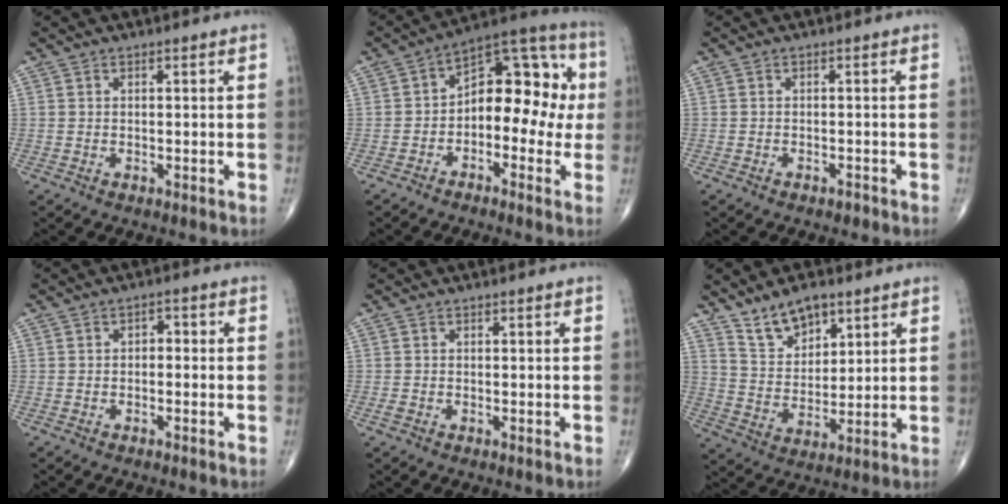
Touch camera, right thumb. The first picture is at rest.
{"total": 14.3, "force": [-1.0, 8.6, 11.3], "torque": [-0.114, 0.052, -0.031]}
{"total": 0.9, "force": [-0.6, 0.5, 0.3], "torque": [-0.003, 0.001, -0.013]}
{"total": 1.8, "force": [-0.4, 1.3, 1.2], "torque": [-0.006, 0.010, -0.013]}
{"total": 0.8, "force": [-0.2, 0.5, 0.6], "torque": [-0.014, -0.001, -0.005]}
{"total": 9.1, "force": [6.4, 4.7, 4.6], "torque": [-0.058, -0.039, 0.125]}